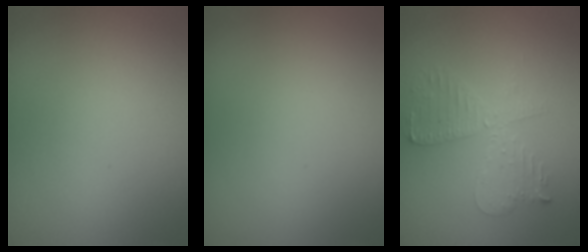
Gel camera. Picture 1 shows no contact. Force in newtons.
{"total": 0.0}
{"total": 4.1, "press": 3.5, "slide": 2.1}